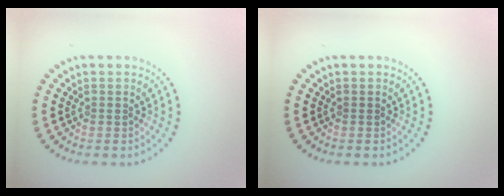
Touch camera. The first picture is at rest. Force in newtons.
{"total": 0.0}